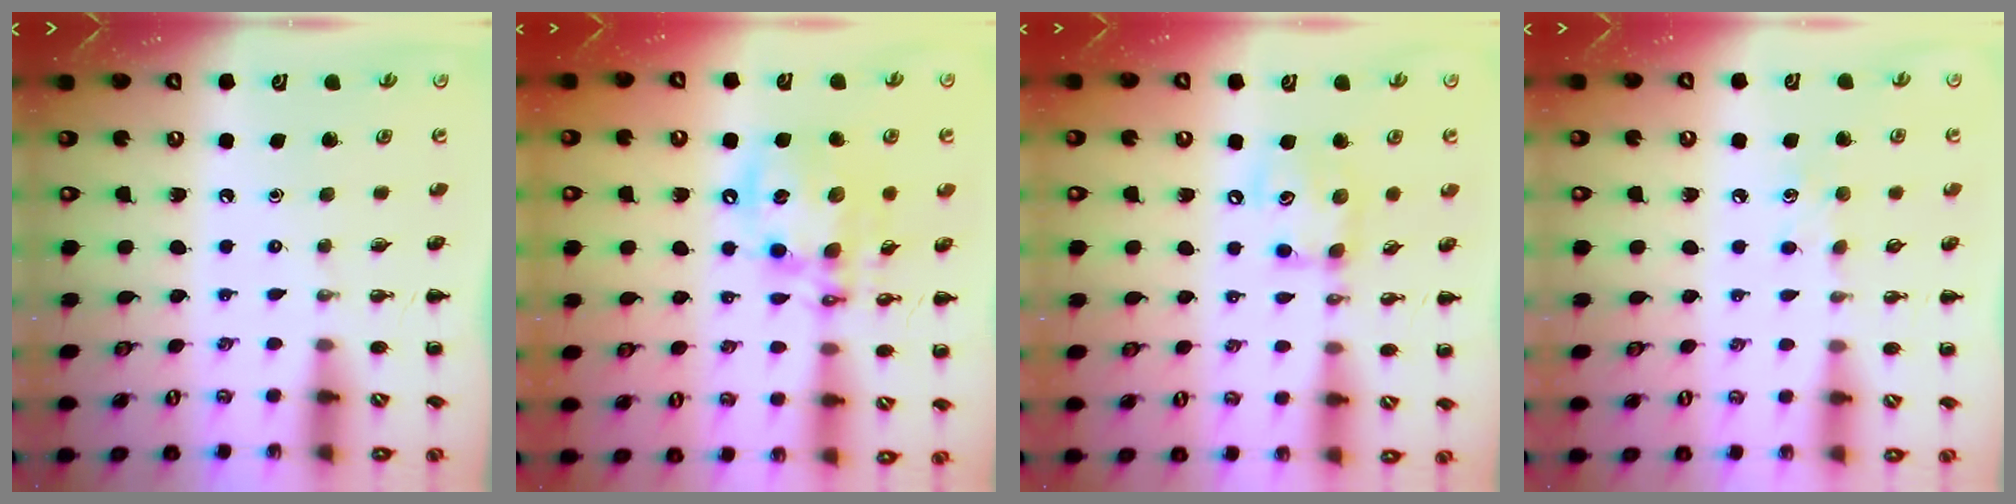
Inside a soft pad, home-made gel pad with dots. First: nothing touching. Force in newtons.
{"total": 15.3, "press": 15.0, "slide": 3.1}
{"total": 9.7, "press": 9.7, "slide": 0.8}
{"total": 5.5, "press": 5.3, "slide": 1.5}